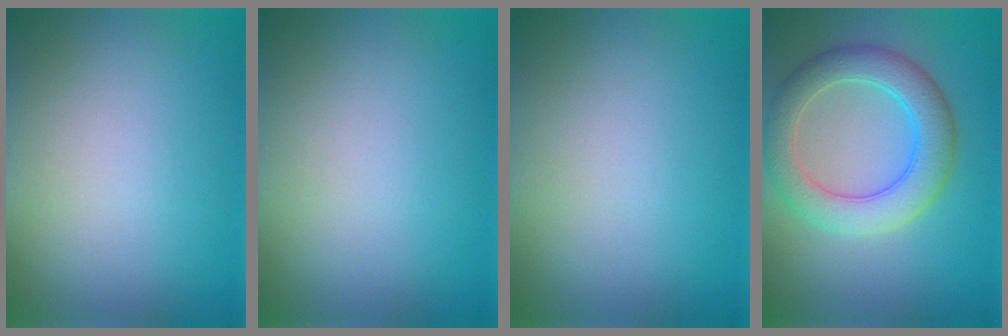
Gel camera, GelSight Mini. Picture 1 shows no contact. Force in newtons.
{"total": 0.0}
{"total": 0.0}
{"total": 5.5, "press": 5.5, "slide": 0.3}